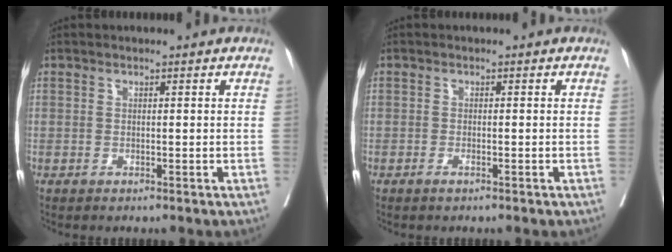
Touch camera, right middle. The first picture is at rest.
{"total": 1.0, "force": [-0.7, 0.2, 0.7], "torque": [-0.016, -0.001, -0.010]}